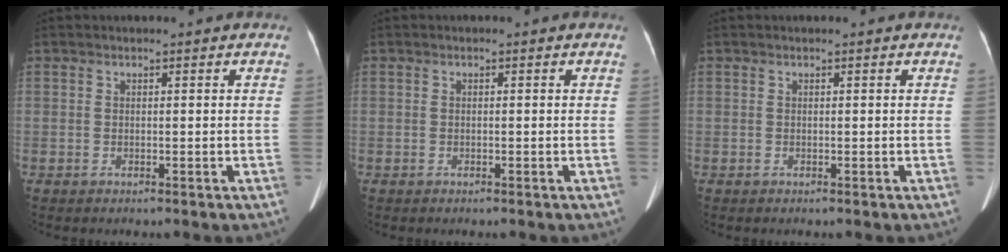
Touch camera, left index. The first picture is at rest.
{"total": 0.0}
{"total": 0.0}